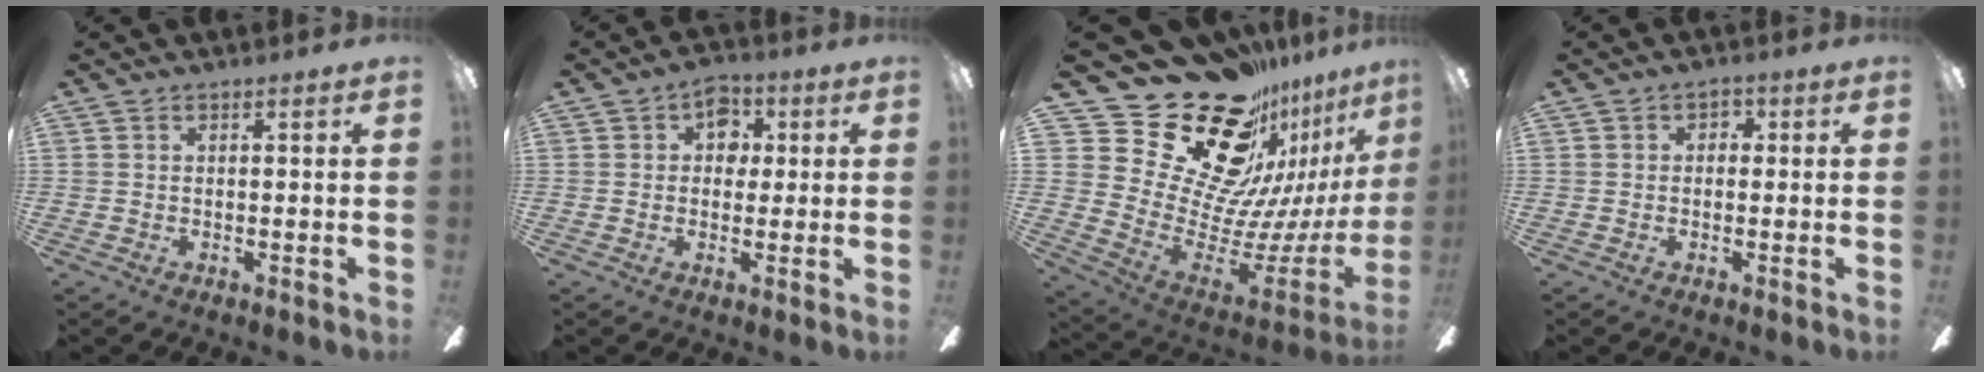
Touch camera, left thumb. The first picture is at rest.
{"total": 6.0, "force": [1.5, 4.8, 3.3], "torque": [-0.034, 0.005, 0.021]}
{"total": 31.0, "force": [19.6, 16.9, 17.1], "torque": [-0.287, -0.177, 0.407]}
{"total": 2.1, "force": [-0.4, 1.7, 1.1], "torque": [-0.013, 0.007, -0.011]}